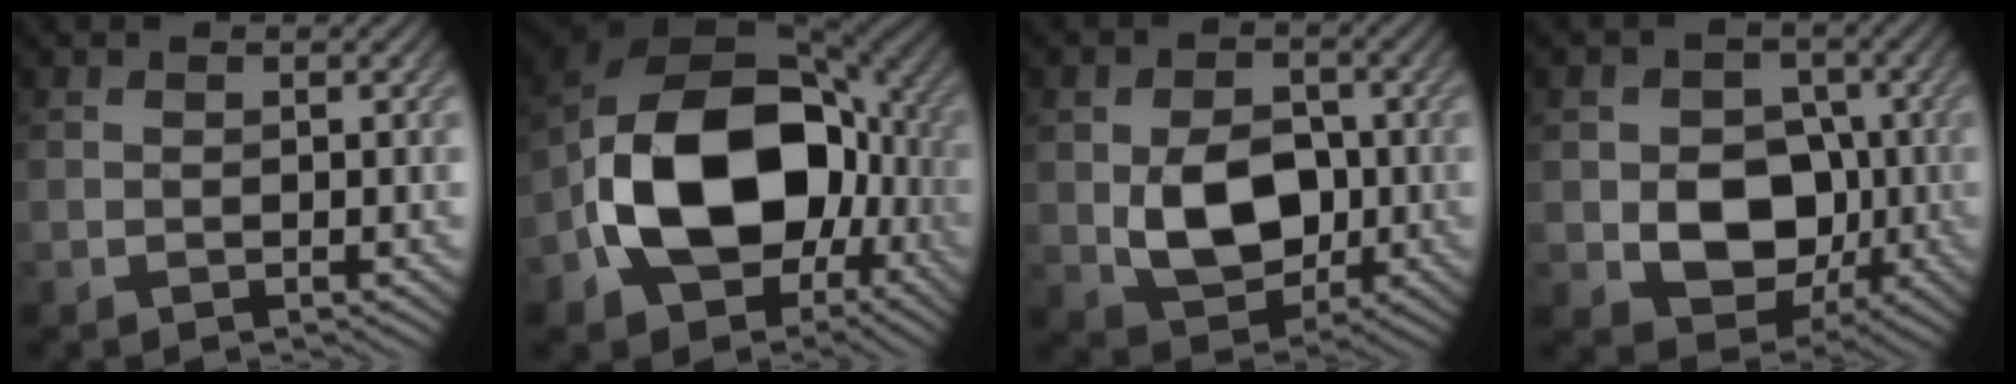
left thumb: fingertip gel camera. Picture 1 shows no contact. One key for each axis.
{"total": 18.6, "fx": -4.0, "fy": 12.5, "fz": 13.2, "tx": -0.245, "ty": -0.015, "tz": -0.079}
{"total": 8.6, "fx": -1.1, "fy": 6.1, "fz": 6.0, "tx": -0.114, "ty": -0.009, "tz": -0.019}
{"total": 9.1, "fx": -1.8, "fy": 7.0, "fz": 5.5, "tx": -0.094, "ty": -0.008, "tz": -0.045}